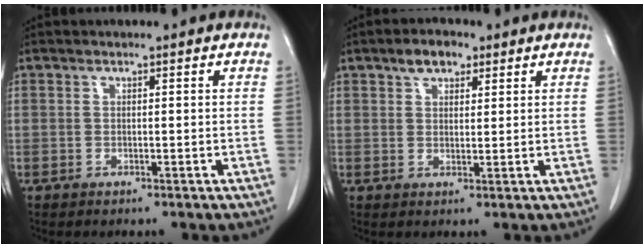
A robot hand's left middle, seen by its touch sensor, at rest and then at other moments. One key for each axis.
{"total": 3.9, "fx": 2.4, "fy": 2.1, "fz": 2.2, "tx": -0.040, "ty": 0.011, "tz": 0.042}